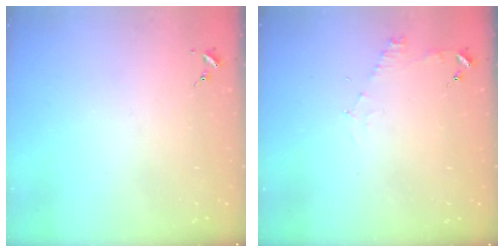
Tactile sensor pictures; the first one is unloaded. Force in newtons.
{"total": 6.1, "press": 6.1, "slide": 0.6}